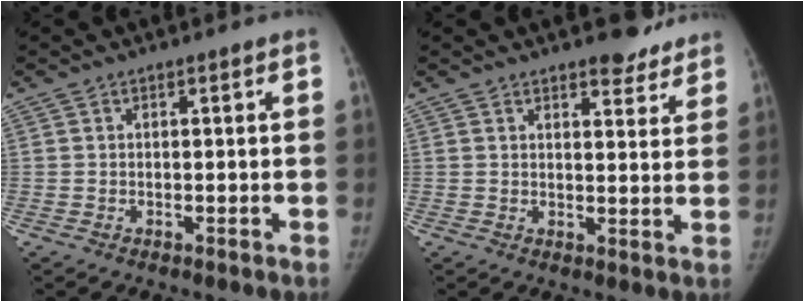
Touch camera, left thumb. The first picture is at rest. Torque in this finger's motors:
{"motor_torque": [0.43, -0.34, 0.34, -0.41, -0.05]}